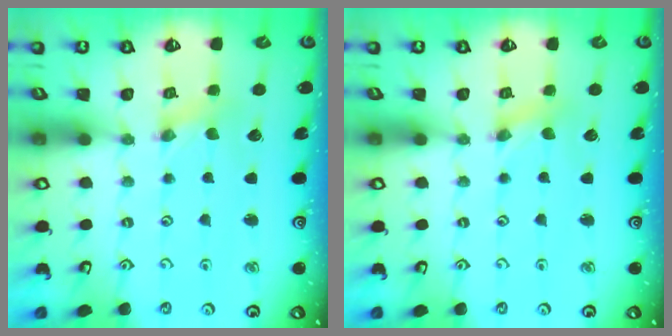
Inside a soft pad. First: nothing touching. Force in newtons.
{"total": 0.9, "press": 0.9, "slide": 0.2}